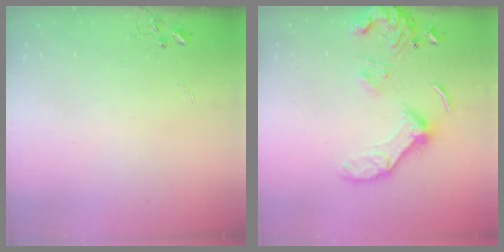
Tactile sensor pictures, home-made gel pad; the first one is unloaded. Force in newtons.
{"total": 13.5, "press": 13.4, "slide": 1.7}